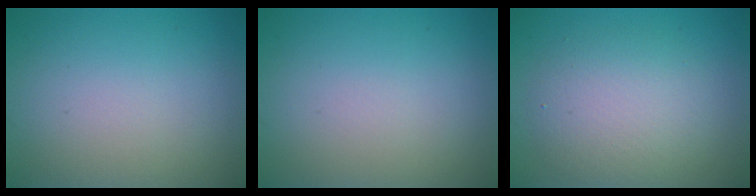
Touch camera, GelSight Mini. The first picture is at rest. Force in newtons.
{"total": 0.0}
{"total": 4.5, "press": 4.5, "slide": 0.1}